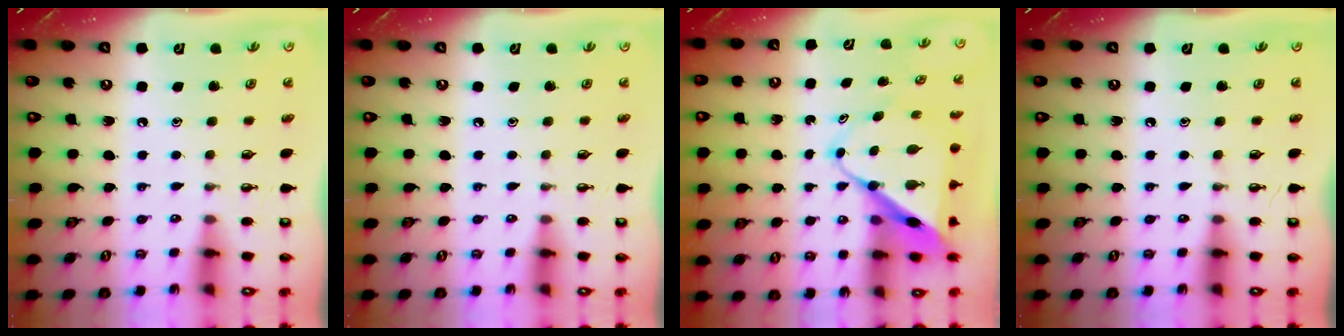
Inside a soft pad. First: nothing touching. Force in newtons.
{"total": 0.0}
{"total": 11.1, "press": 11.0, "slide": 0.9}
{"total": 0.0}